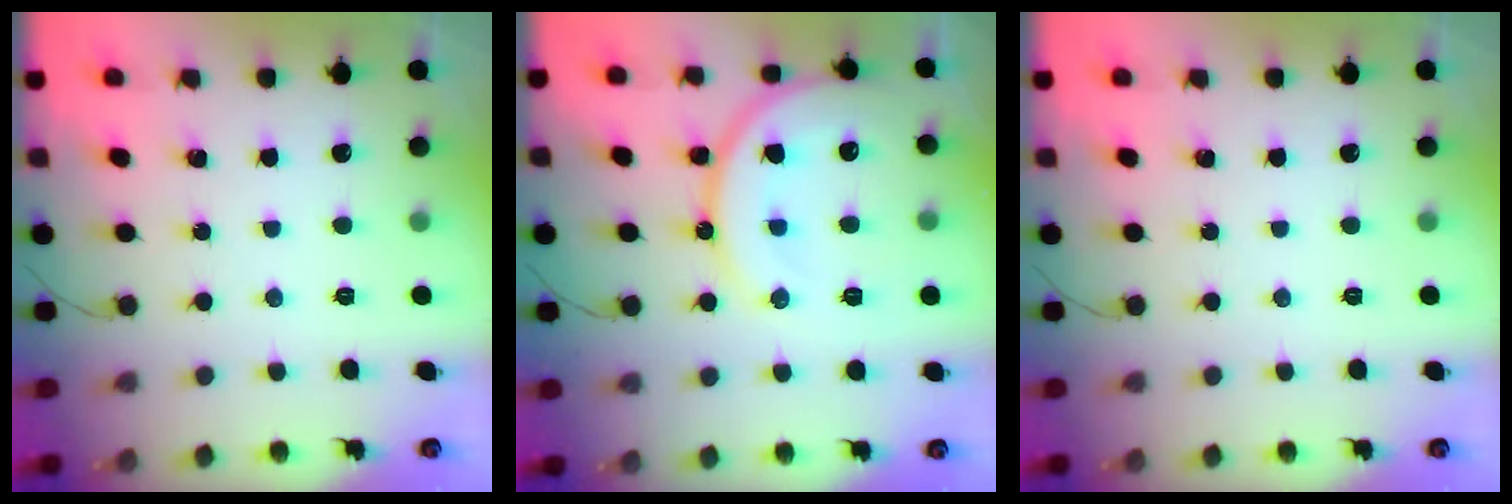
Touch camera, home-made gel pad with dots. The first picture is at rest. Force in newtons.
{"total": 16.7, "press": 16.6, "slide": 1.9}
{"total": 0.0}